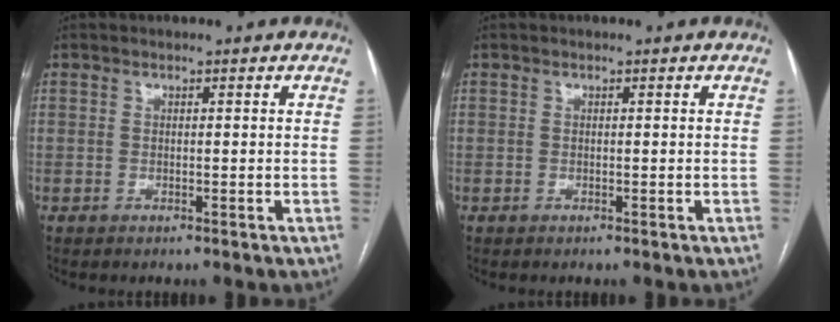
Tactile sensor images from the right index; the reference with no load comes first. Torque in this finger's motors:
{"motor_torque": [0.00, 0.00, 0.00, 0.00]}